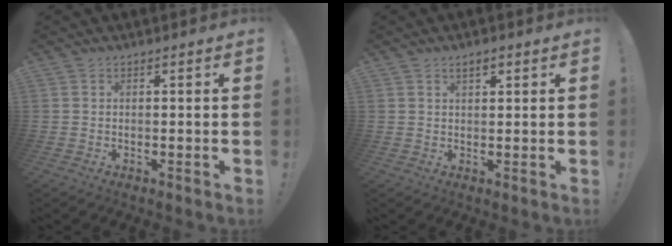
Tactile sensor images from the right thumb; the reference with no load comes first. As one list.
[{"total": 2.5, "force": [1.4, 1.1, 1.8], "torque": [-0.029, 0.000, 0.023]}]